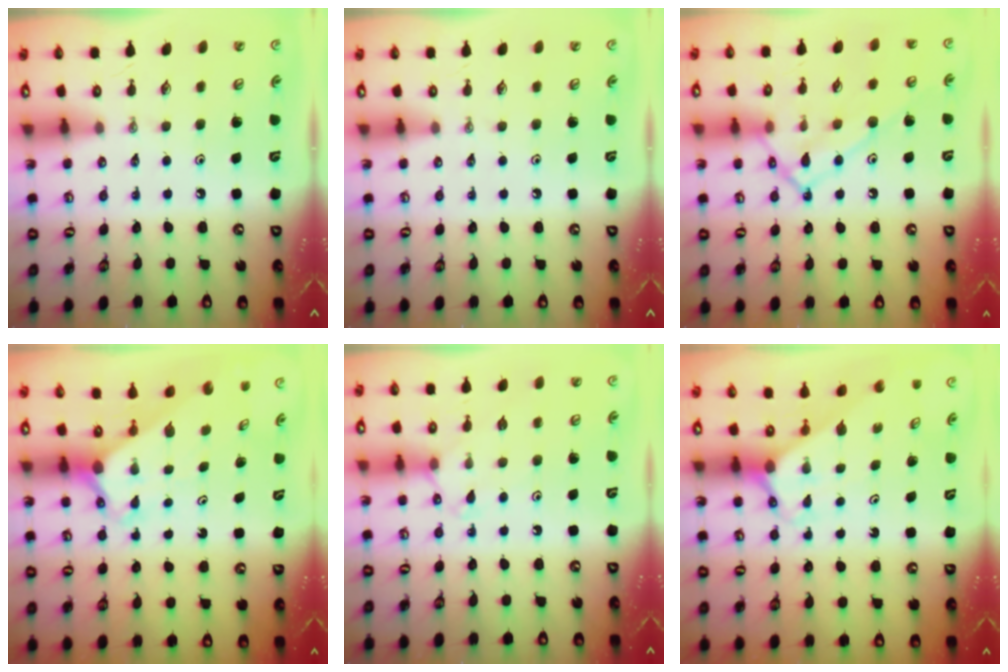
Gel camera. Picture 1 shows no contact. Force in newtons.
{"total": 0.0}
{"total": 13.2, "press": 13.1, "slide": 1.0}
{"total": 2.5, "press": 2.5, "slide": 0.2}
{"total": 6.7, "press": 6.6, "slide": 0.6}
{"total": 2.4, "press": 2.4, "slide": 0.1}